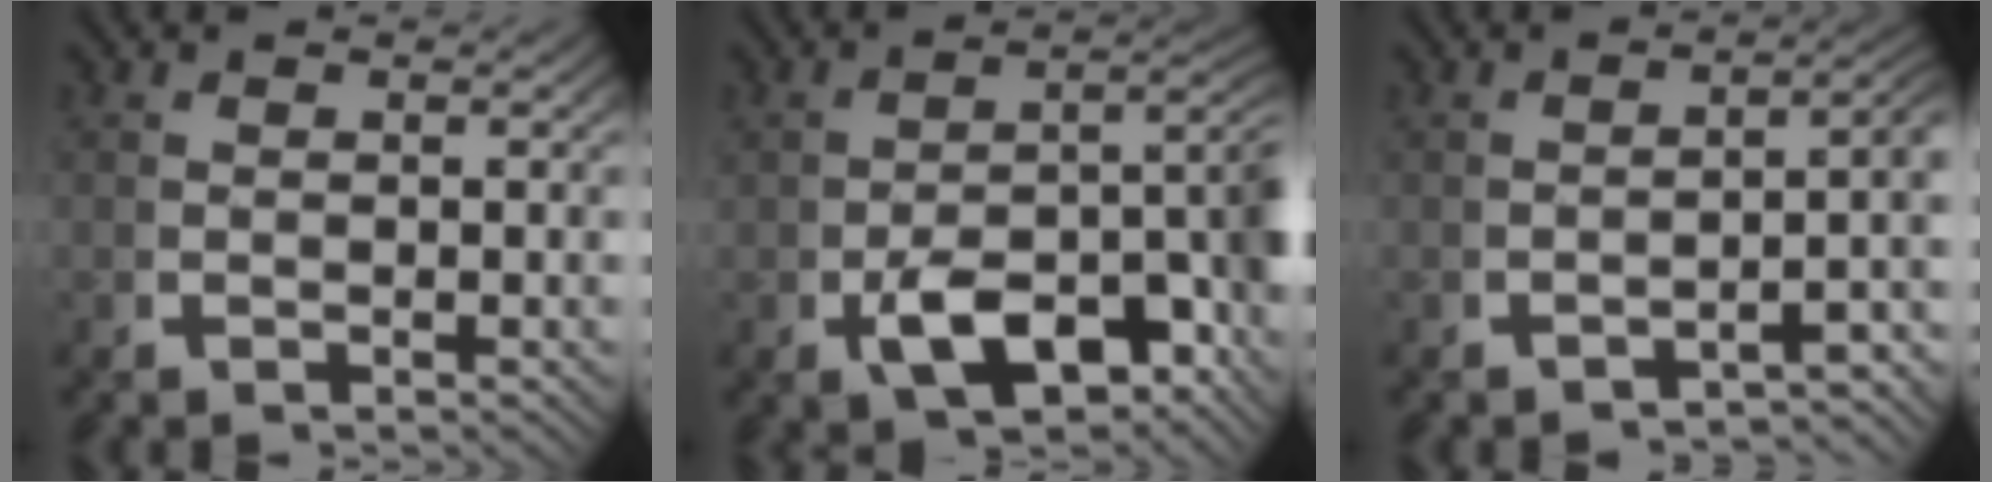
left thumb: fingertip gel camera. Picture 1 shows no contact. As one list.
[{"total": 9.9, "force": [-2.3, 5.1, 8.2], "torque": [-0.124, -0.019, -0.022]}, {"total": 6.0, "force": [-2.3, 2.6, 4.9], "torque": [-0.056, 0.005, -0.036]}]